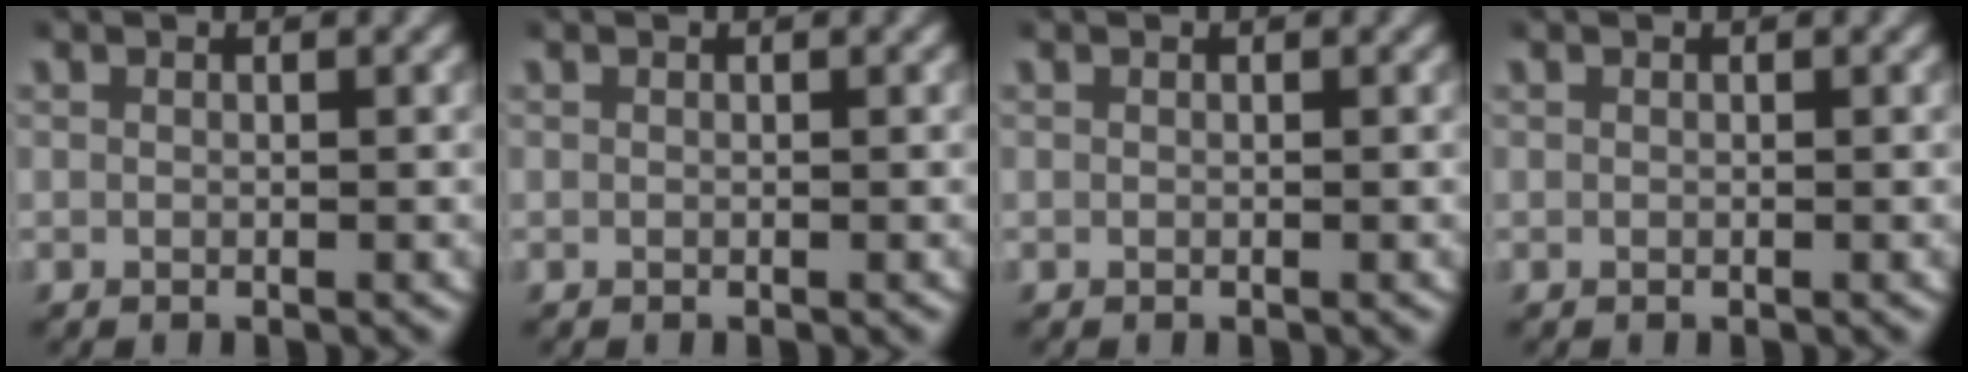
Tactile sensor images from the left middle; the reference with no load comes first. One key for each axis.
{"total": 0.0}
{"total": 0.0}
{"total": 0.0}